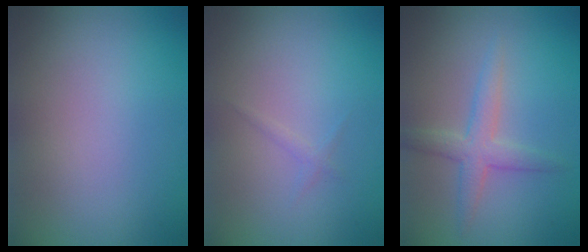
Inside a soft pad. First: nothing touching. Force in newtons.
{"total": 1.2, "press": 1.2, "slide": 0.2}
{"total": 2.8, "press": 2.8, "slide": 0.1}